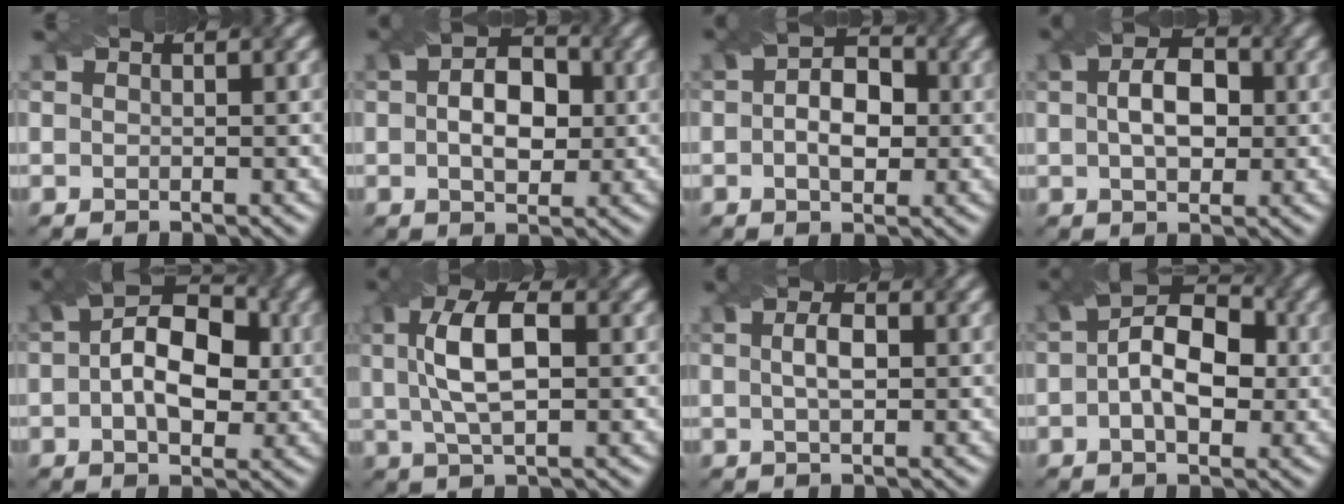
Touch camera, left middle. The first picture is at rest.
{"total": 4.7, "force": [-0.3, 3.3, 3.4], "torque": [-0.043, 0.010, 0.005]}
{"total": 4.0, "force": [-0.7, 2.7, 2.9], "torque": [-0.035, 0.007, -0.002]}
{"total": 4.0, "force": [-0.2, 2.7, 2.9], "torque": [-0.039, 0.011, 0.005]}
{"total": 7.3, "force": [-0.2, 4.6, 5.7], "torque": [-0.070, 0.018, 0.002]}
{"total": 5.5, "force": [0.3, 2.5, 4.9], "torque": [-0.091, 0.015, 0.017]}
{"total": 1.6, "force": [-0.5, 0.8, 1.3], "torque": [-0.021, 0.006, 0.006]}
{"total": 6.3, "force": [-0.4, 3.9, 5.0], "torque": [-0.064, 0.018, -0.001]}